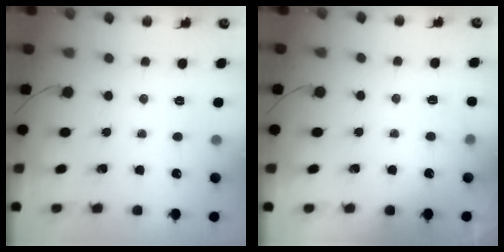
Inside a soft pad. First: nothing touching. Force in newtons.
{"total": 4.4, "press": 4.0, "slide": 1.6}